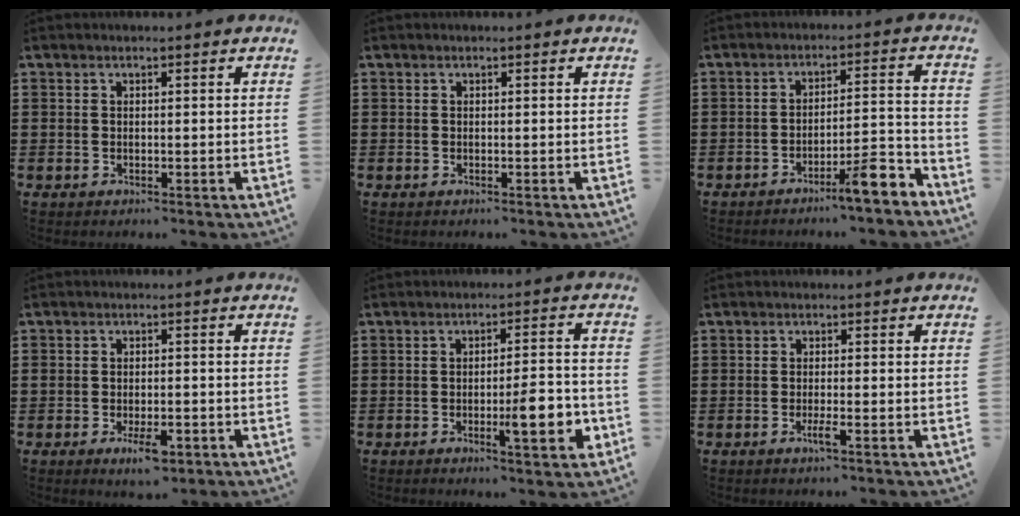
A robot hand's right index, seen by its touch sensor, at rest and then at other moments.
{"total": 0.0}
{"total": 6.9, "force": [-5.2, 0.6, 4.6], "torque": [-0.072, 0.000, -0.094]}
{"total": 4.2, "force": [-2.0, 1.9, 3.1], "torque": [-0.057, 0.002, -0.035]}
{"total": 7.7, "force": [-2.5, 1.6, 7.1], "torque": [-0.094, -0.006, -0.040]}
{"total": 2.2, "force": [-1.2, 0.1, 1.9], "torque": [-0.038, -0.005, -0.023]}